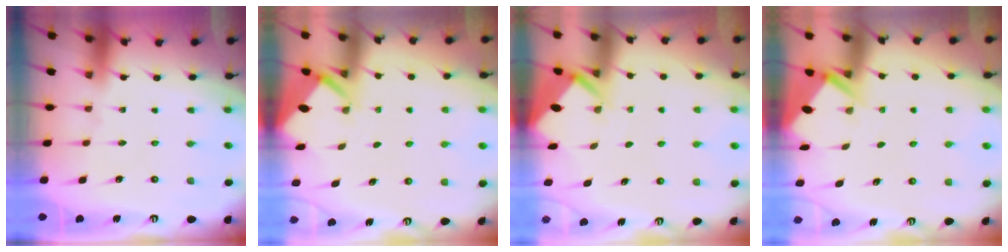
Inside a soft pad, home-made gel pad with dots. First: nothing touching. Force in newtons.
{"total": 2.2, "press": 2.2, "slide": 0.2}
{"total": 2.8, "press": 2.8, "slide": 0.2}
{"total": 2.8, "press": 2.8, "slide": 0.4}